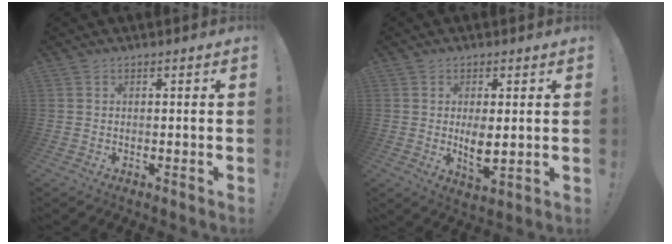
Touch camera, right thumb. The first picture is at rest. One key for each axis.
{"total": 6.1, "fx": 0.7, "fy": 2.7, "fz": 5.5, "tx": -0.081, "ty": -0.020, "tz": 0.010}